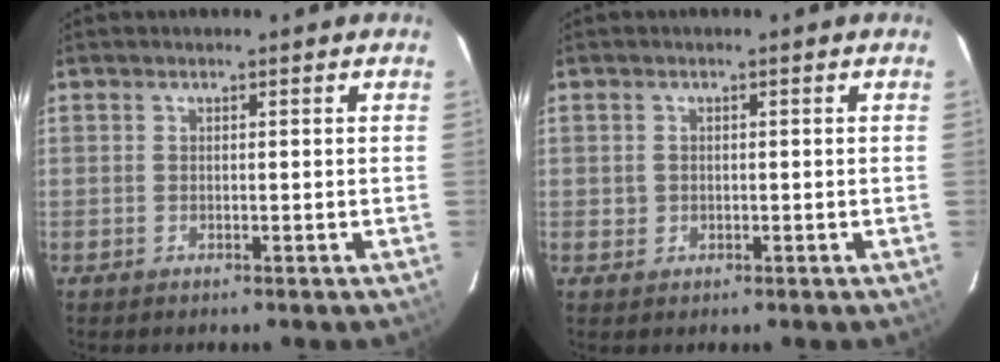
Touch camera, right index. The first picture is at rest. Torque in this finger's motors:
{"motor_torque": [0.06, 0.02, -0.03, 0.01]}